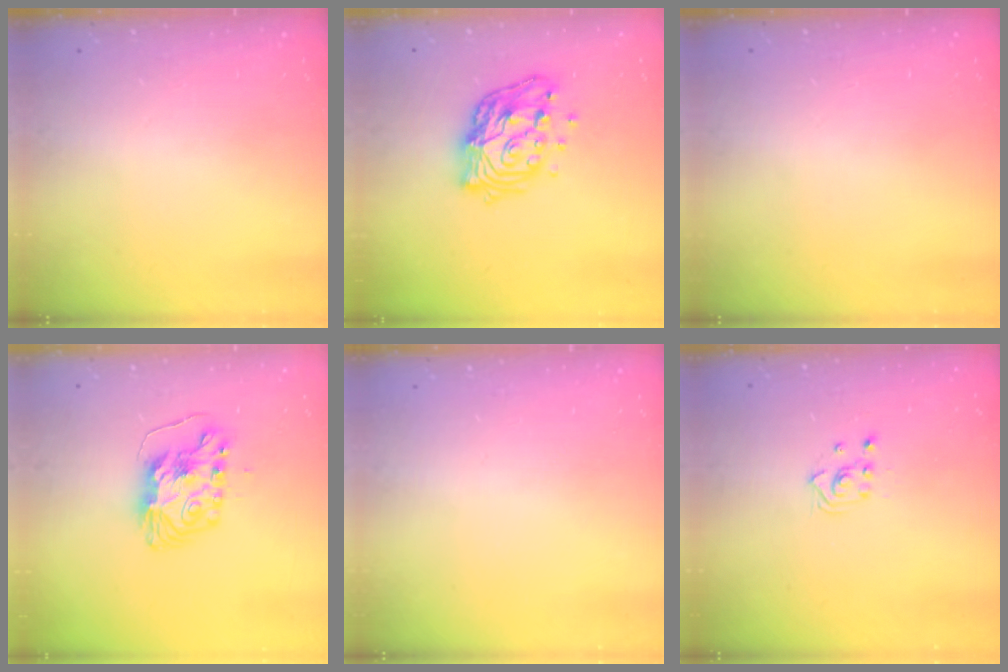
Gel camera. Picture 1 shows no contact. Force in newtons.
{"total": 18.0, "press": 17.9, "slide": 1.6}
{"total": 0.0}
{"total": 9.0, "press": 9.0, "slide": 0.6}
{"total": 0.0}
{"total": 2.5, "press": 2.5, "slide": 0.3}